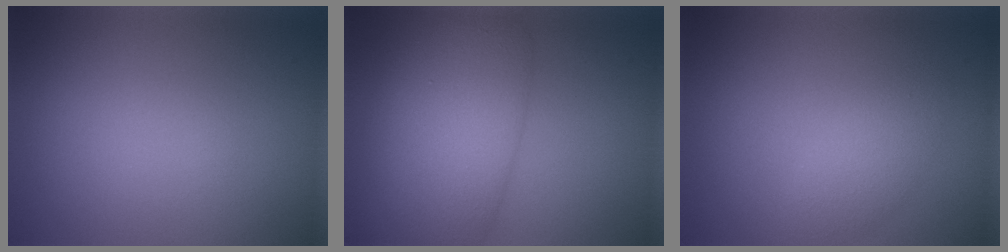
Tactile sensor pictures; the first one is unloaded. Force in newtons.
{"total": 10.5, "press": 10.5, "slide": 0.4}
{"total": 2.1, "press": 2.1, "slide": 0.0}